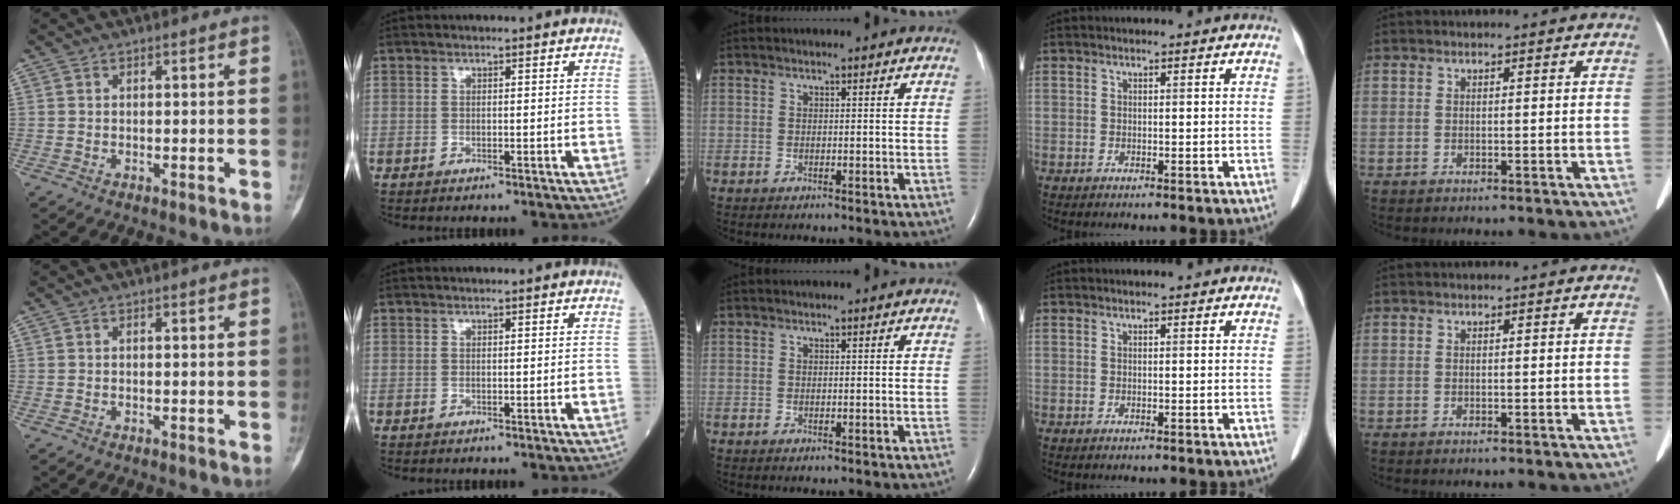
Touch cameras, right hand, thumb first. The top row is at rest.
{}